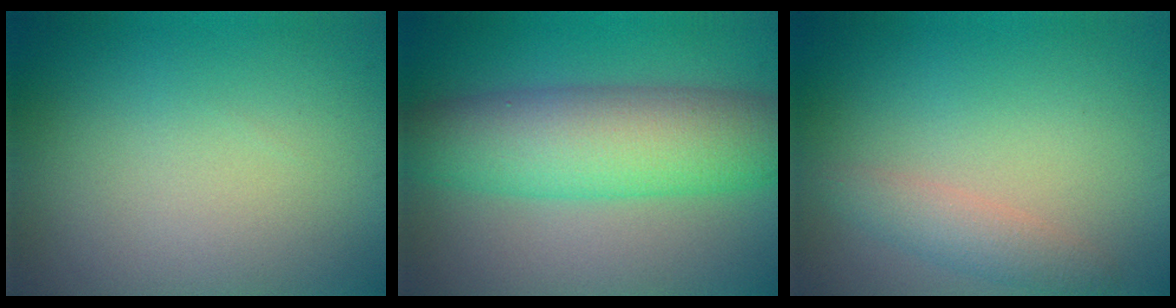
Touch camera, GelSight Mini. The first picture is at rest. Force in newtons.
{"total": 8.5, "press": 8.5, "slide": 0.2}
{"total": 2.1, "press": 2.1, "slide": 0.1}